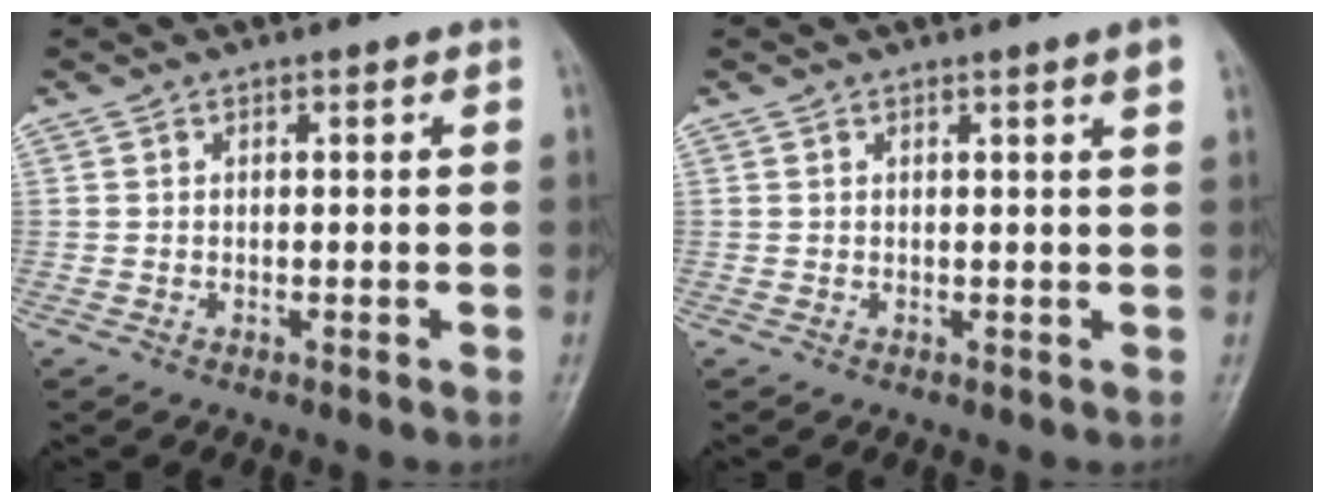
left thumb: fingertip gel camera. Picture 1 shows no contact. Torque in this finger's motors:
{"motor_torque": [1.68, -1.72, 1.25, -1.52, 0.05]}